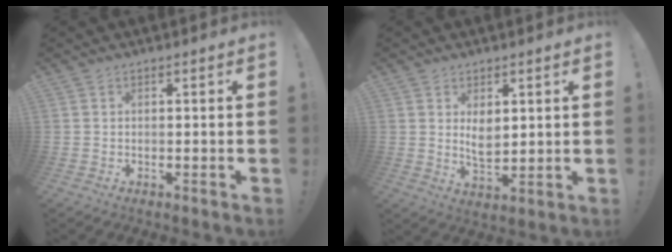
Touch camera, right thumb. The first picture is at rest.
{"total": 5.3, "force": [2.1, 3.0, 3.8], "torque": [-0.059, -0.016, 0.034]}